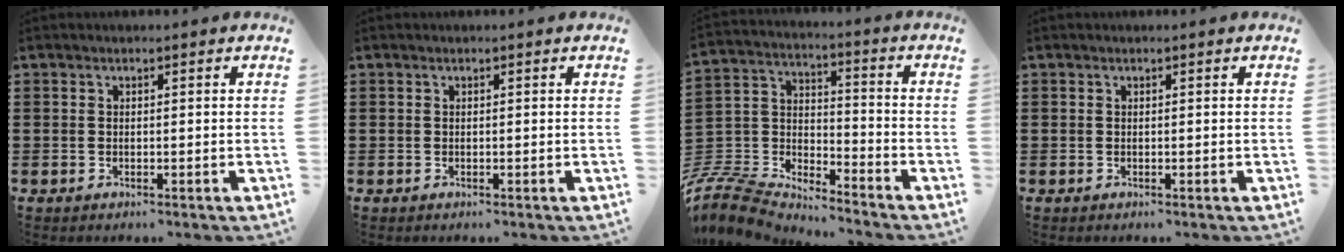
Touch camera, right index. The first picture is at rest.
{"total": 0.0}
{"total": 8.0, "force": [-7.6, 1.9, 1.7], "torque": [-0.072, -0.008, -0.165]}
{"total": 0.0}